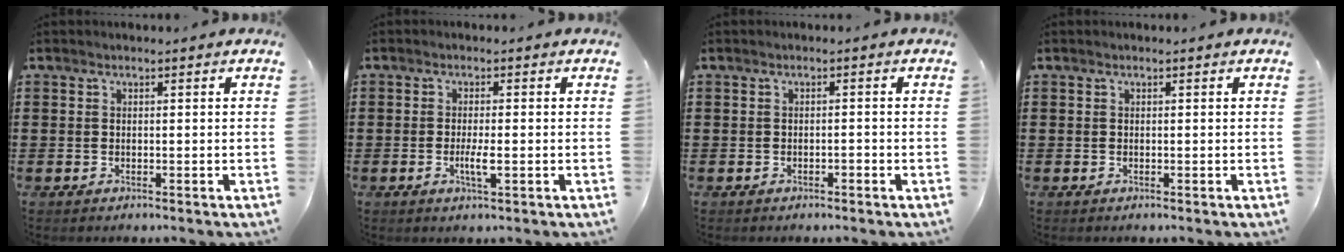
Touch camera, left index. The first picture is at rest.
{"total": 3.0, "force": [-0.6, 0.4, 2.9], "torque": [-0.057, -0.005, -0.013]}
{"total": 0.8, "force": [-0.5, 0.2, 0.5], "torque": [-0.014, -0.002, -0.010]}
{"total": 0.0}